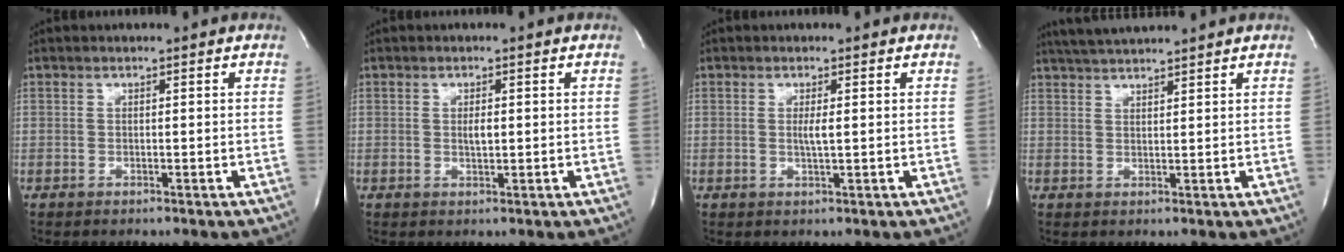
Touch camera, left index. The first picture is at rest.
{"total": 1.5, "force": [0.1, 0.5, 1.5], "torque": [-0.027, -0.001, 0.005]}
{"total": 1.7, "force": [0.2, 0.0, 1.7], "torque": [-0.037, -0.002, 0.004]}
{"total": 6.3, "force": [5.8, -0.4, 2.3], "torque": [-0.046, 0.025, 0.099]}